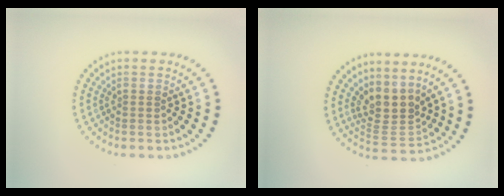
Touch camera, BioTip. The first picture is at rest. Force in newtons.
{"total": 3.4, "press": 2.7, "slide": 2.2}